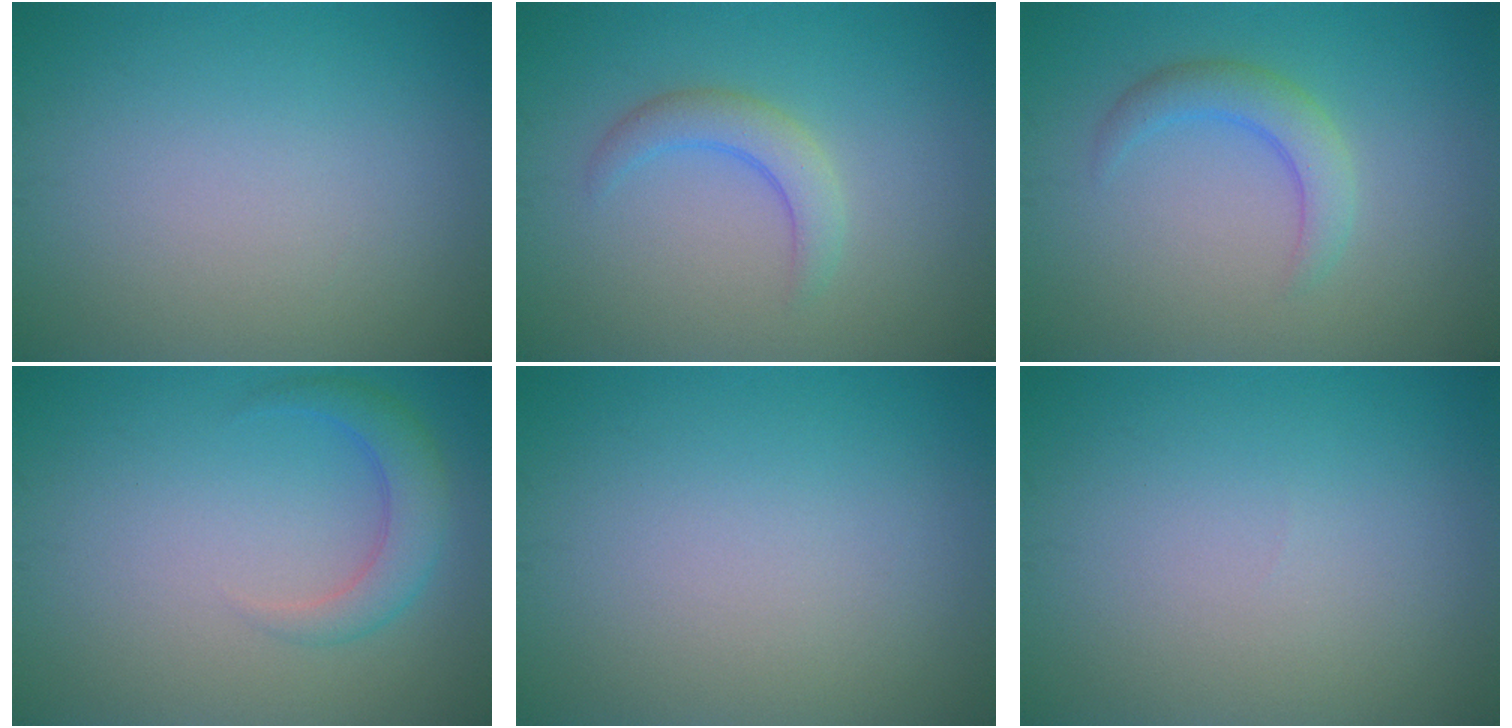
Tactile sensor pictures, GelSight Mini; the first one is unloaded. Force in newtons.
{"total": 2.6, "press": 2.6, "slide": 0.2}
{"total": 2.7, "press": 2.7, "slide": 0.2}
{"total": 2.9, "press": 2.9, "slide": 0.2}
{"total": 0.0}
{"total": 0.0}